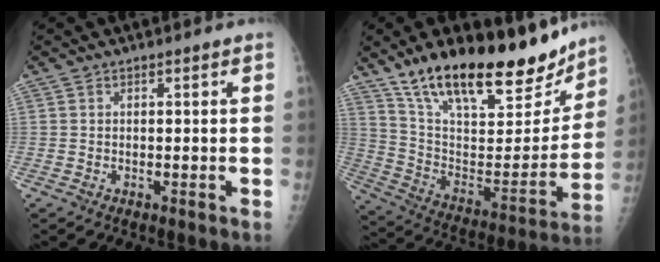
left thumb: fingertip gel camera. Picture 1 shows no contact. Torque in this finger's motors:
{"motor_torque": [1.52, 1.18, 1.43, -1.34, 0.38]}